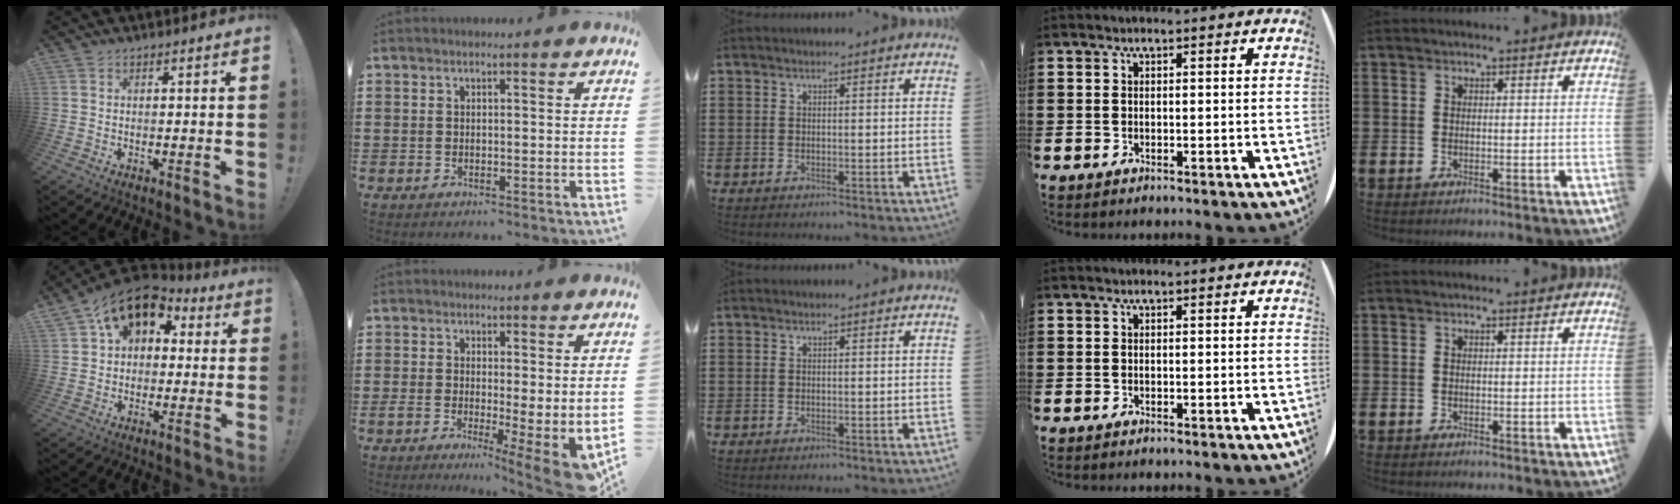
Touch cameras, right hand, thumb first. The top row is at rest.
{"thumb": {"total": 13.1, "force": [6.8, 8.6, 7.2], "torque": [-0.110, -0.037, 0.126]}, "index": {"total": 4.4, "force": [-0.9, 1.5, 4.1], "torque": [-0.062, -0.024, -0.016]}}